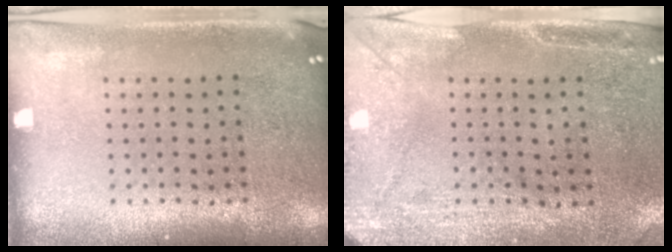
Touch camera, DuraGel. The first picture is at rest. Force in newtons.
{"total": 2.9, "press": 2.3, "slide": 1.8}